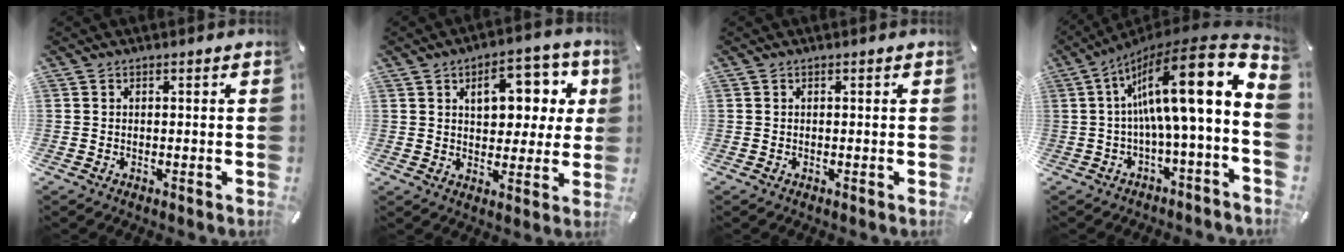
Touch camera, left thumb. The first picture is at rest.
{"total": 13.5, "force": [4.7, 8.3, 9.6], "torque": [-0.119, -0.007, 0.074]}
{"total": 0.0}
{"total": 19.0, "force": [3.9, 3.8, 18.2], "torque": [-0.304, -0.051, 0.054]}